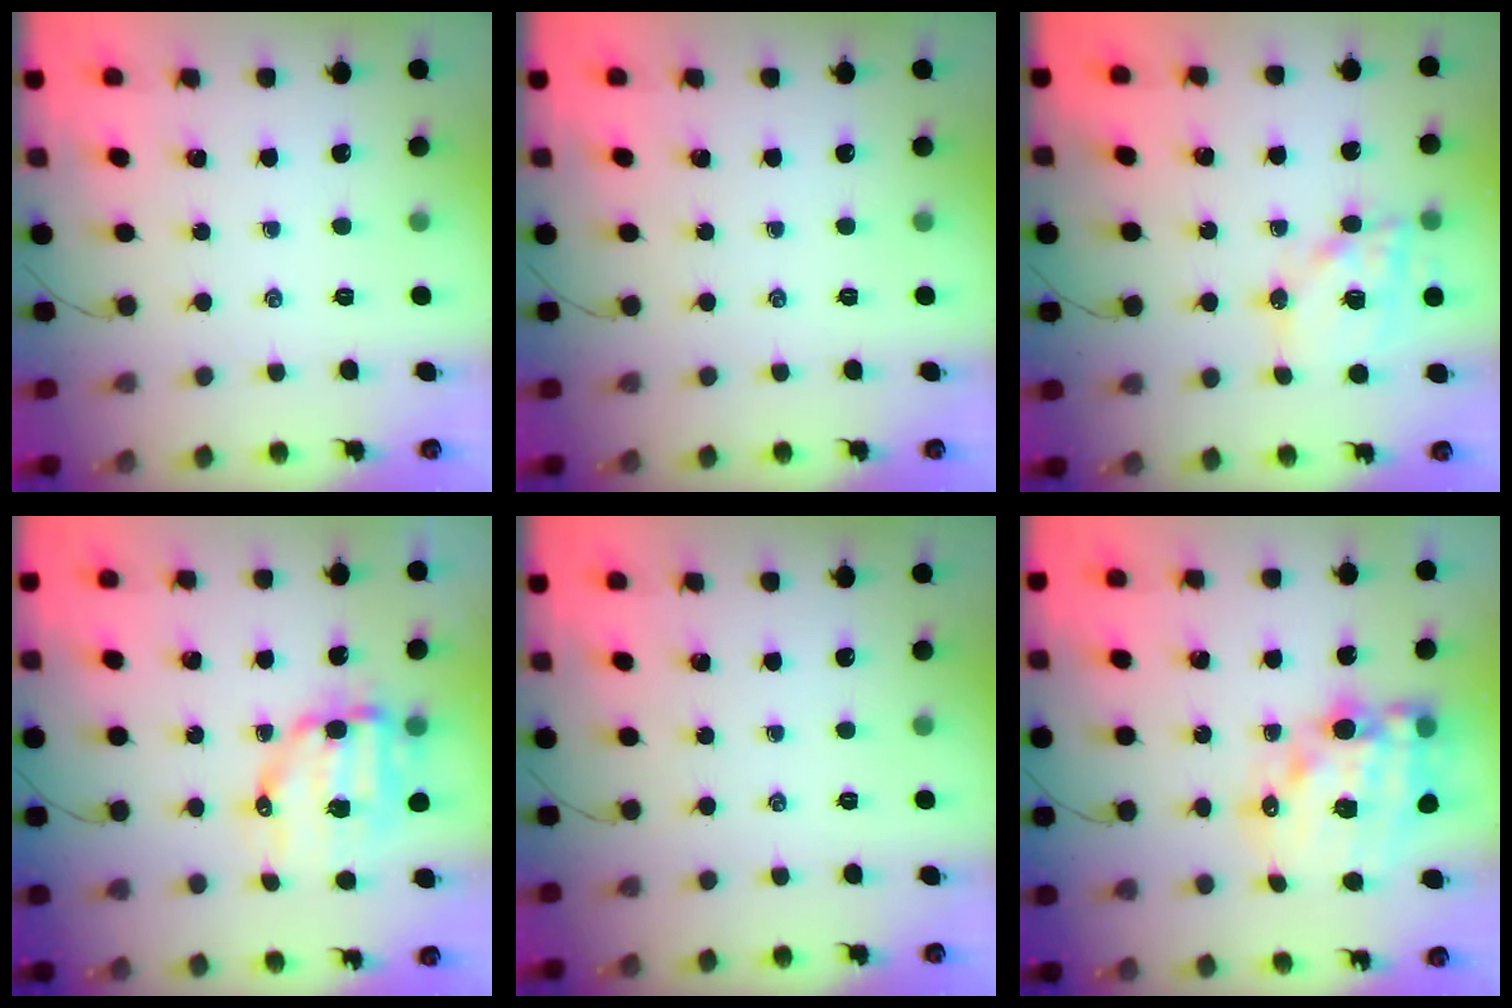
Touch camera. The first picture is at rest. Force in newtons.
{"total": 0.0}
{"total": 15.2, "press": 14.9, "slide": 3.0}
{"total": 10.9, "press": 10.7, "slide": 2.2}
{"total": 0.0}
{"total": 18.6, "press": 18.0, "slide": 4.4}